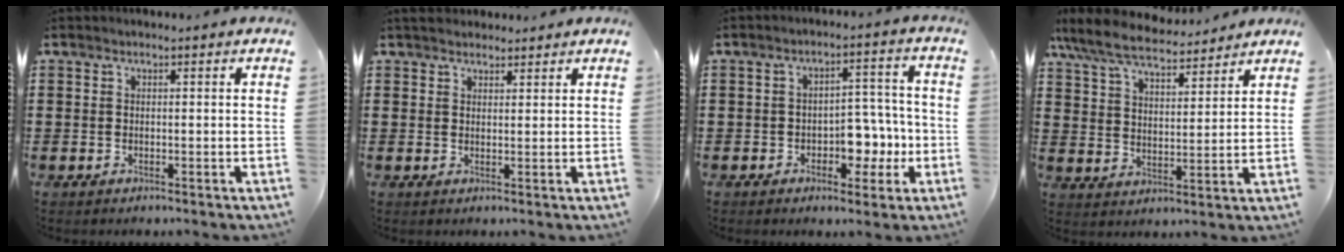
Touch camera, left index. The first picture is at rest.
{"total": 2.1, "force": [2.0, 0.8, 0.1], "torque": [-0.008, 0.006, 0.039]}
{"total": 6.3, "force": [-2.1, 4.1, 4.3], "torque": [-0.062, 0.009, -0.040]}
{"total": 7.8, "force": [7.0, 1.4, 3.0], "torque": [-0.087, -0.029, 0.125]}